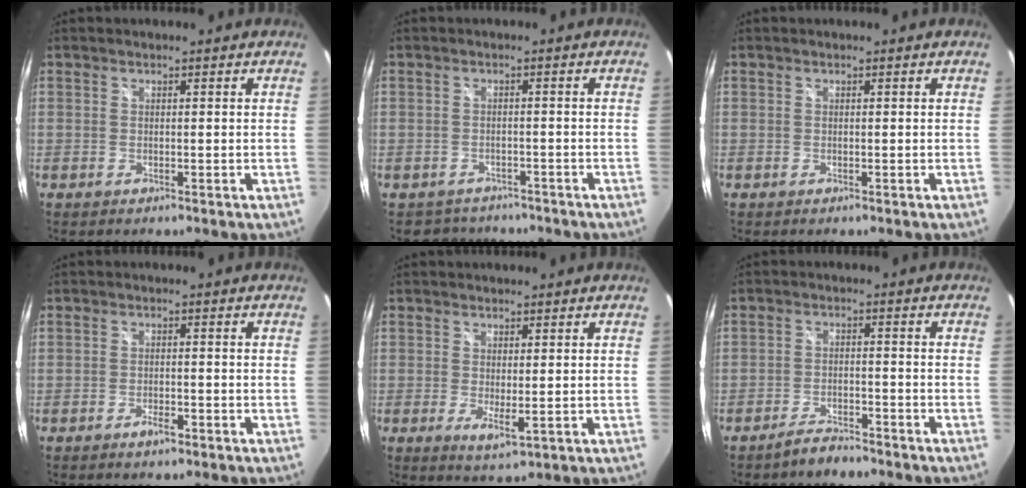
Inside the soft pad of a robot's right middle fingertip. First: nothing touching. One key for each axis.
{"total": 3.7, "fx": -3.2, "fy": 1.8, "fz": -0.2, "tx": -0.003, "ty": 0.011, "tz": -0.051}
{"total": 0.0}
{"total": 1.8, "fx": -1.3, "fy": 0.4, "fz": 1.2, "tx": -0.027, "ty": -0.001, "tz": -0.025}
{"total": 3.1, "fx": 0.1, "fy": 0.4, "fz": 3.0, "tx": -0.052, "ty": -0.012, "tz": 0.003}
{"total": 3.7, "fx": -3.4, "fy": 0.5, "fz": 1.3, "tx": -0.039, "ty": 0.001, "tz": -0.059}